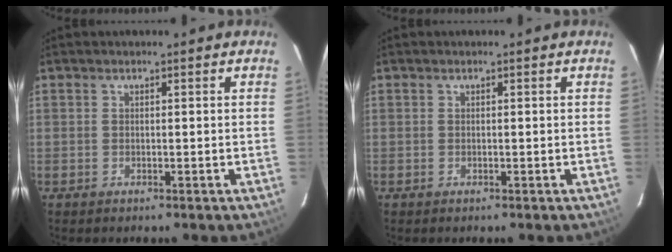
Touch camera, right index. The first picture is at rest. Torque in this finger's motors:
{"motor_torque": [0.00, 0.00, 0.00, 0.00]}